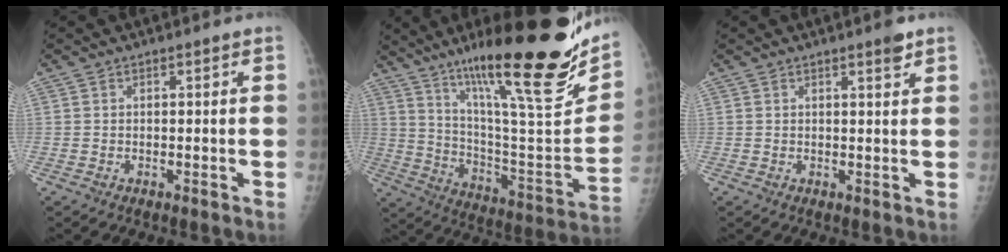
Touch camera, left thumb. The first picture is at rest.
{"total": 30.8, "force": [19.7, 5.2, 23.0], "torque": [-0.334, -0.081, 0.325]}
{"total": 2.0, "force": [1.4, 0.2, 1.4], "torque": [-0.019, -0.009, 0.020]}